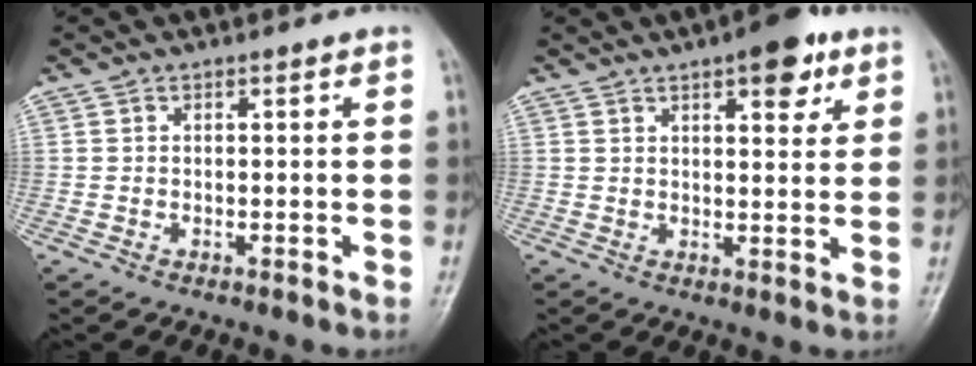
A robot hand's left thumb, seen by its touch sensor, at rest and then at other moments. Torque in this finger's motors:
{"motor_torque": [1.47, 1.10, 1.28, -1.08, -0.42]}